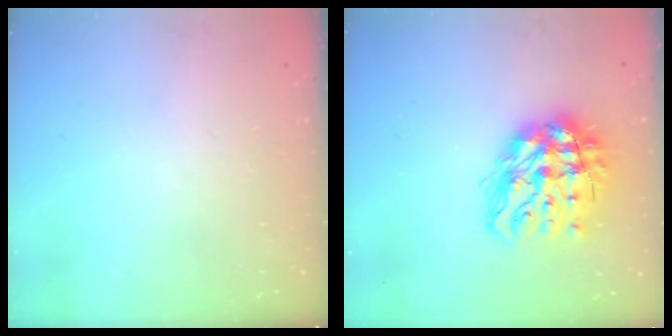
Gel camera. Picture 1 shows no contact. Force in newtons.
{"total": 17.9, "press": 17.8, "slide": 1.8}